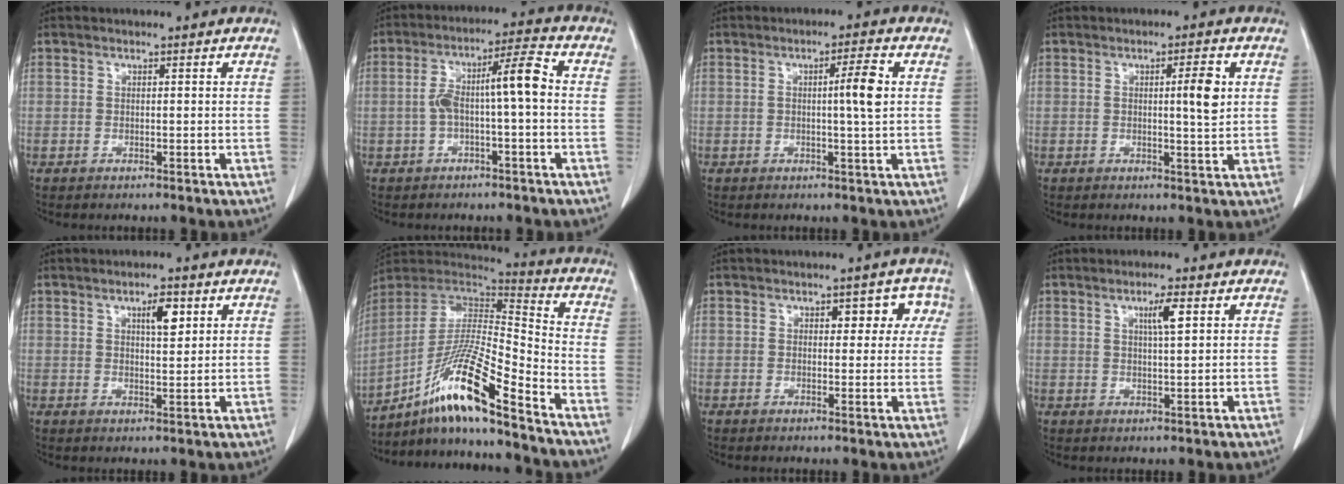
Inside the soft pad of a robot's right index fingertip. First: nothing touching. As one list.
[{"total": 7.7, "force": [-0.5, 0.8, 7.6], "torque": [-0.139, 0.033, -0.009]}, {"total": 4.6, "force": [0.4, -0.3, 4.5], "torque": [-0.071, -0.001, 0.005]}, {"total": 4.2, "force": [0.8, 0.3, 4.1], "torque": [-0.058, -0.002, 0.010]}, {"total": 4.0, "force": [1.9, 1.1, 3.4], "torque": [-0.057, -0.001, 0.032]}, {"total": 16.5, "force": [-11.3, 0.2, 12.0], "torque": [-0.235, 0.001, -0.206]}, {"total": 4.9, "force": [1.7, 2.9, 3.6], "torque": [-0.023, 0.020, 0.016]}, {"total": 3.5, "force": [1.4, 0.1, 3.2], "torque": [-0.053, -0.001, 0.024]}]